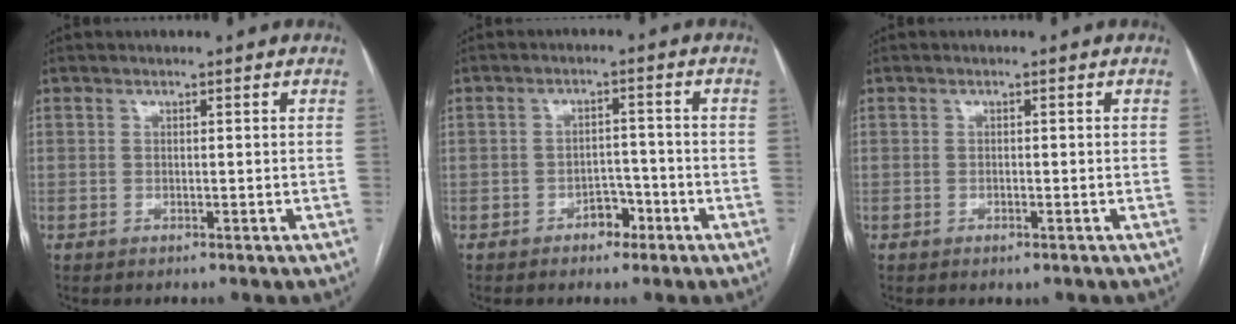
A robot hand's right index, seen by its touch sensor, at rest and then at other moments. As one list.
[{"total": 3.5, "force": [-2.1, 2.2, 1.7], "torque": [-0.017, 0.010, -0.031]}, {"total": 0.8, "force": [-0.5, 0.3, 0.5], "torque": [-0.009, -0.001, -0.003]}]